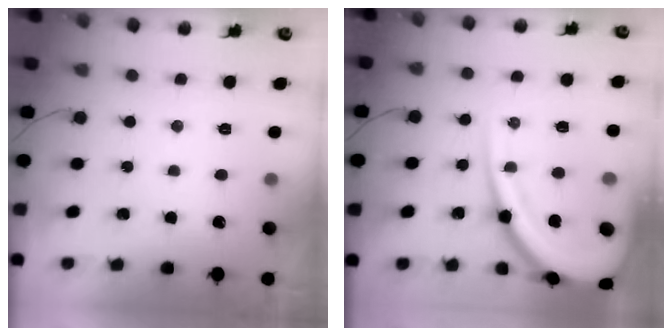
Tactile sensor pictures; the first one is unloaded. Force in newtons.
{"total": 22.1, "press": 22.0, "slide": 2.0}